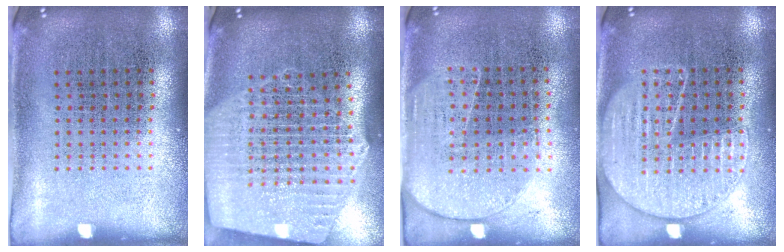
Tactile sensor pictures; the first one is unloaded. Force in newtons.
{"total": 2.8, "press": 2.3, "slide": 1.5}
{"total": 1.8, "press": 1.5, "slide": 0.9}
{"total": 1.6, "press": 1.5, "slide": 0.5}